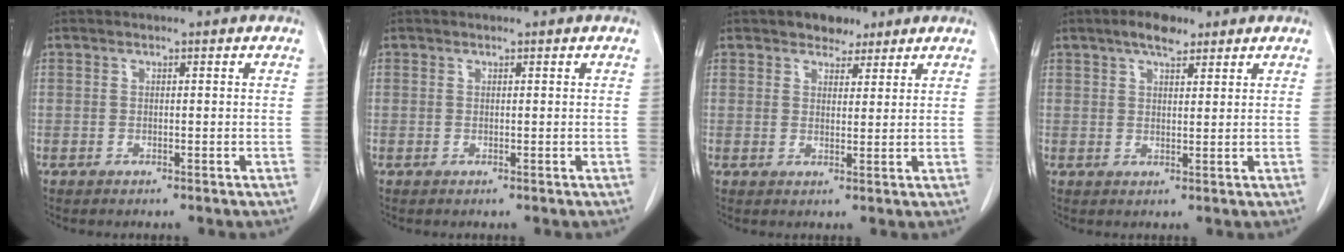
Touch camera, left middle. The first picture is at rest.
{"total": 0.0}
{"total": 4.0, "force": [3.0, 2.2, 1.4], "torque": [-0.020, 0.006, 0.050]}
{"total": 4.3, "force": [3.1, 1.6, 2.6], "torque": [-0.048, 0.007, 0.051]}